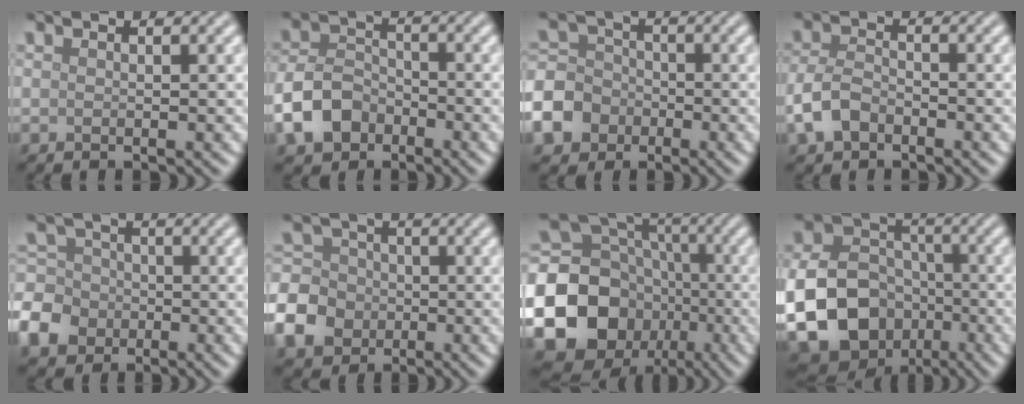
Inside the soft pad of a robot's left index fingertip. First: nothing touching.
{"total": 5.4, "force": [-2.8, 3.8, 2.6], "torque": [-0.054, 0.002, -0.064]}
{"total": 7.7, "force": [-3.7, 6.3, 2.3], "torque": [-0.050, -0.018, -0.090]}
{"total": 3.3, "force": [-1.8, 2.0, 1.8], "torque": [-0.039, 0.002, -0.046]}
{"total": 6.4, "force": [-3.0, 5.2, 2.2], "torque": [-0.041, -0.009, -0.074]}
{"total": 6.3, "force": [-2.5, 5.2, 2.5], "torque": [-0.049, -0.001, -0.068]}
{"total": 20.5, "force": [-5.6, 18.0, 7.9], "torque": [-0.198, -0.023, -0.121]}
{"total": 19.5, "force": [-6.3, 16.7, 7.9], "torque": [-0.173, -0.058, -0.130]}